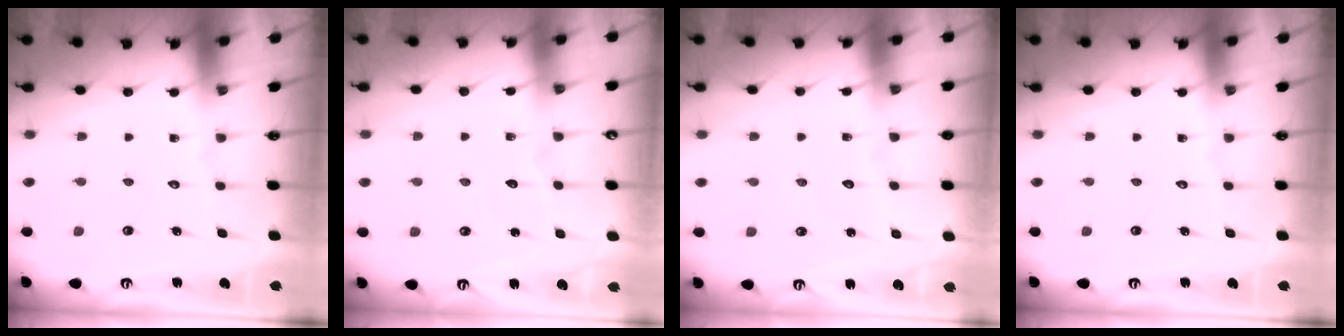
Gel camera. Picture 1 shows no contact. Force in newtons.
{"total": 6.8, "press": 6.8, "slide": 0.4}
{"total": 3.4, "press": 3.3, "slide": 0.4}
{"total": 0.0}